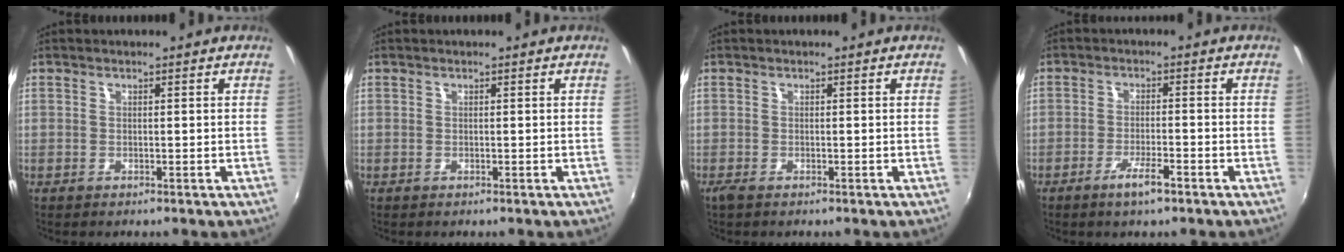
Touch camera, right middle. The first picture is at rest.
{"total": 0.0}
{"total": 0.9, "force": [-0.6, 0.1, 0.6], "torque": [-0.014, -0.004, -0.013]}
{"total": 4.3, "force": [-2.8, 0.6, 3.2], "torque": [-0.071, -0.006, -0.051]}